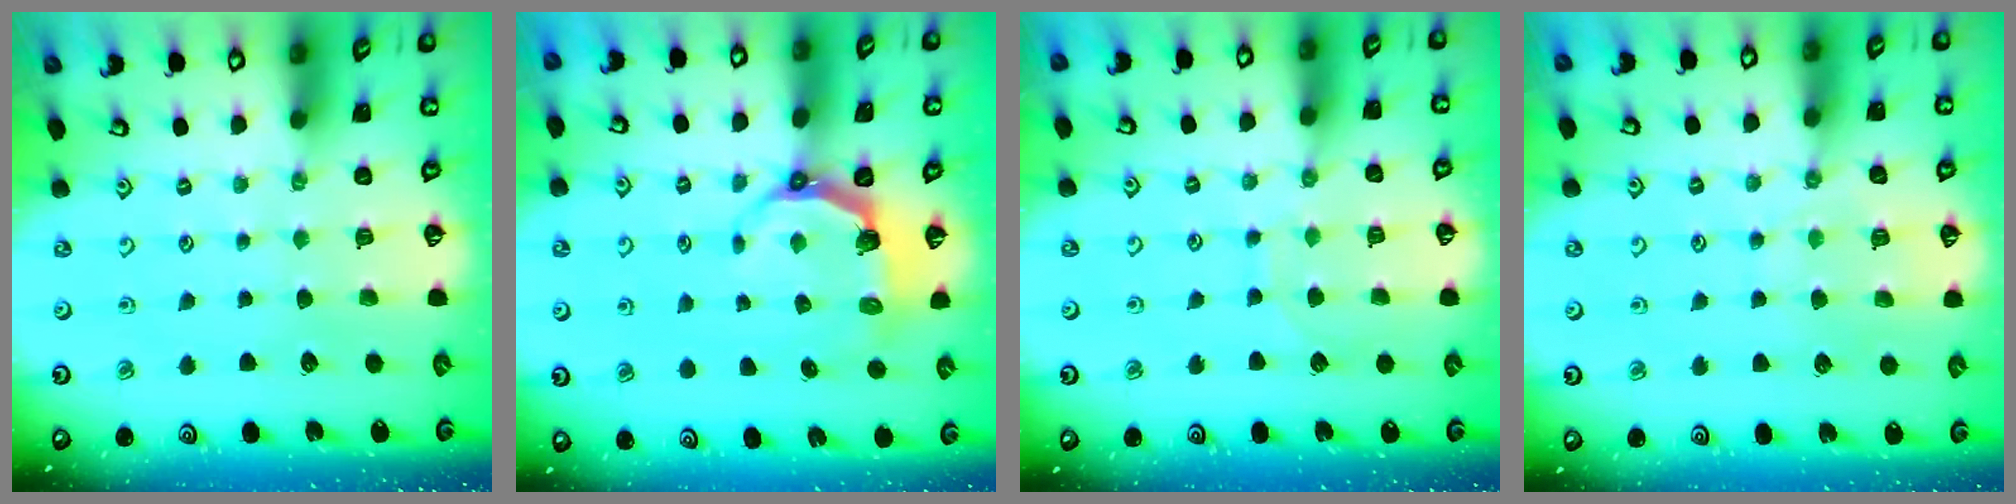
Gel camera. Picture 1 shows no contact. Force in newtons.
{"total": 5.0, "press": 3.4, "slide": 3.7}
{"total": 6.7, "press": 6.7, "slide": 0.4}
{"total": 6.2, "press": 6.2, "slide": 1.0}